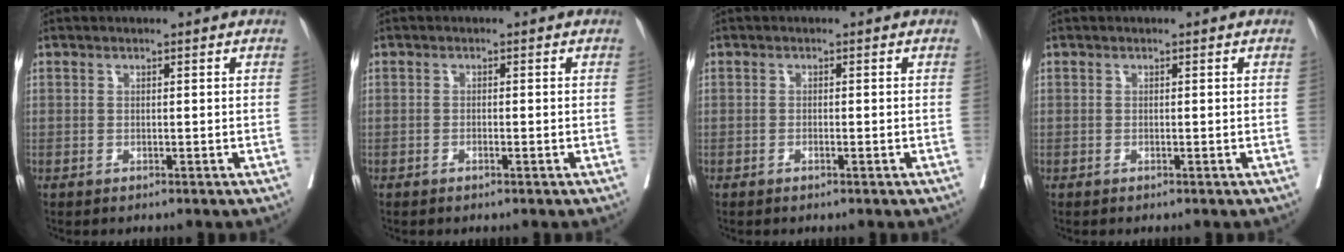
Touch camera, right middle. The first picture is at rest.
{"total": 0.8, "force": [-0.4, 0.0, 0.6], "torque": [-0.013, 0.001, -0.006]}
{"total": 0.6, "force": [-0.3, -0.1, 0.5], "torque": [-0.011, 0.001, -0.004]}
{"total": 0.0}